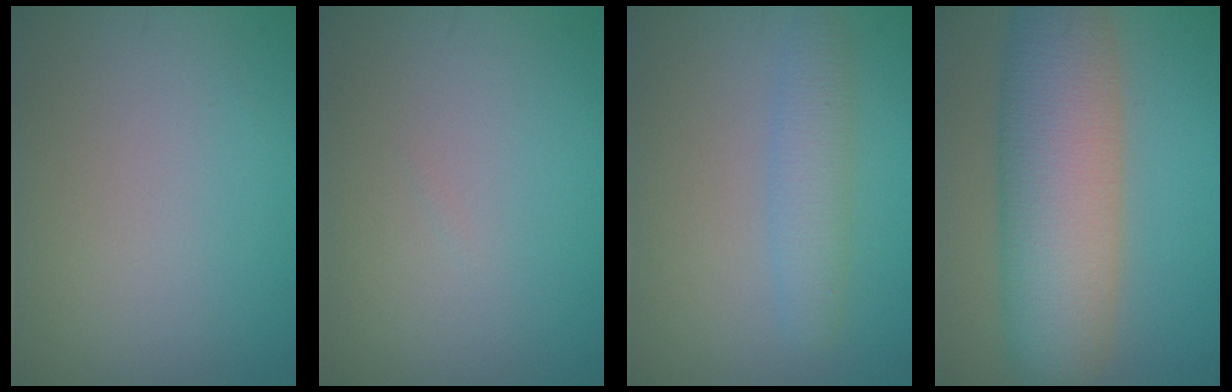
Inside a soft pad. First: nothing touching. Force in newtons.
{"total": 0.0}
{"total": 2.7, "press": 2.7, "slide": 0.2}
{"total": 10.2, "press": 10.2, "slide": 0.3}